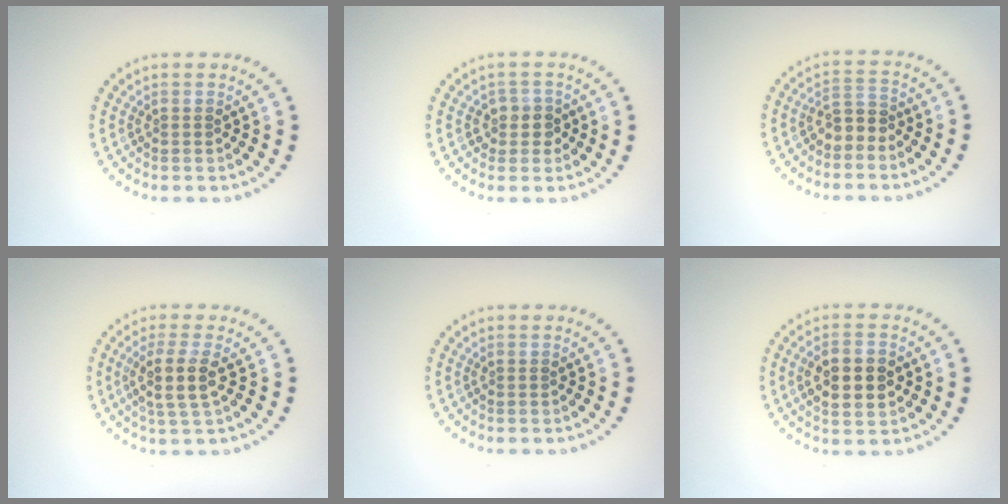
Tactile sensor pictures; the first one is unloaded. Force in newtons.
{"total": 1.8, "press": 1.7, "slide": 0.8}
{"total": 2.0, "press": 1.7, "slide": 1.0}
{"total": 3.1, "press": 2.7, "slide": 1.5}
{"total": 0.0}
{"total": 4.6, "press": 4.6, "slide": 0.2}